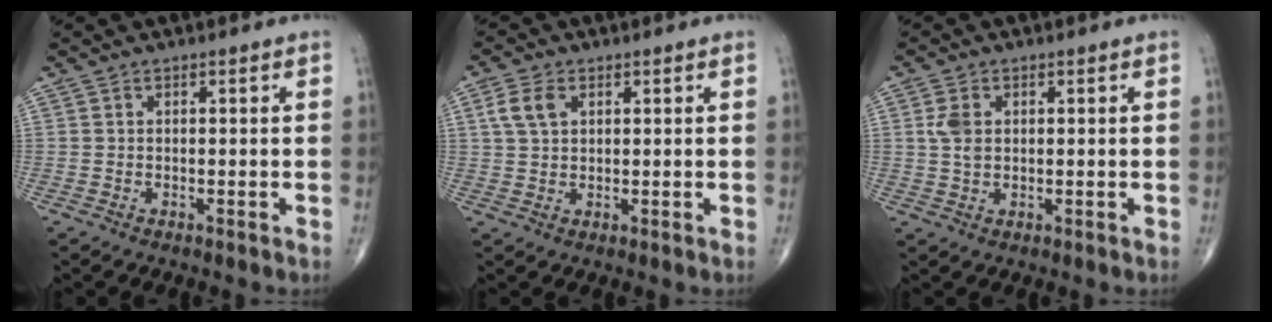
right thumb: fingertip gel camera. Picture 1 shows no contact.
{"total": 4.7, "force": [1.7, 3.0, 3.2], "torque": [-0.065, 0.005, 0.034]}
{"total": 3.6, "force": [0.8, 2.4, 2.6], "torque": [-0.053, 0.000, 0.017]}